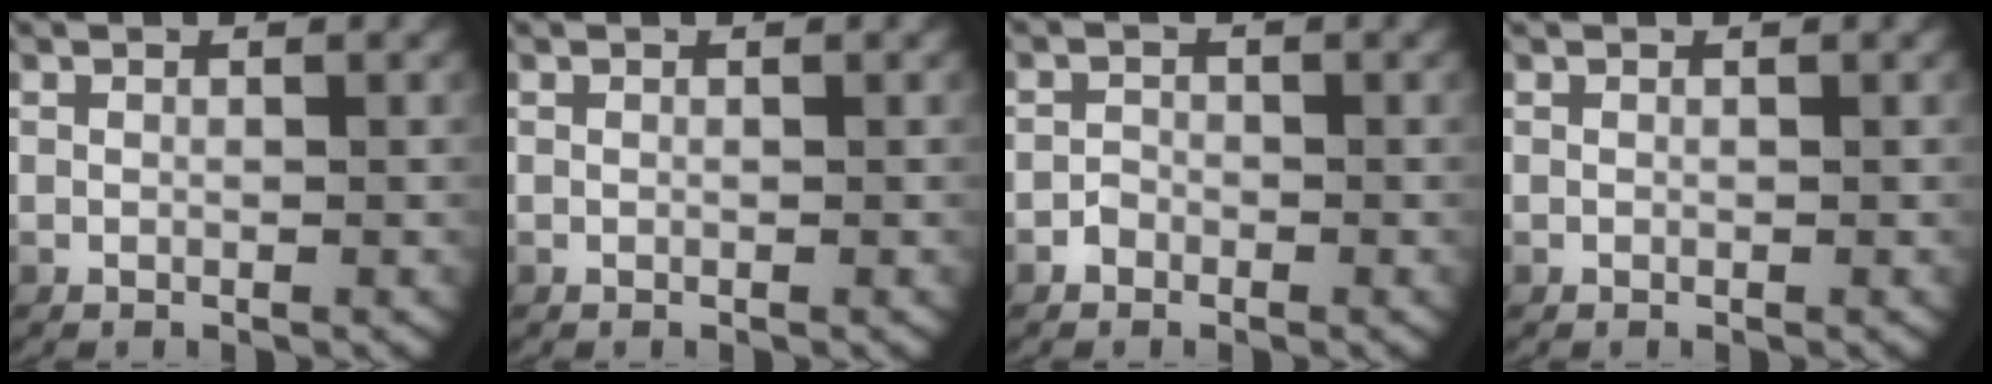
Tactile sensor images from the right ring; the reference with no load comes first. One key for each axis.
{"total": 0.0}
{"total": 0.9, "fx": -0.7, "fy": 0.6, "fz": 0.0, "tx": -0.004, "ty": -0.006, "tz": -0.012}
{"total": 0.0}